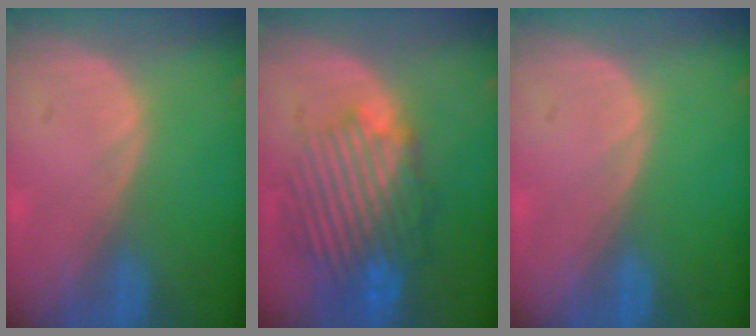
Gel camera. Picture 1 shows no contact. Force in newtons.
{"total": 10.0, "press": 9.6, "slide": 2.7}
{"total": 0.0}